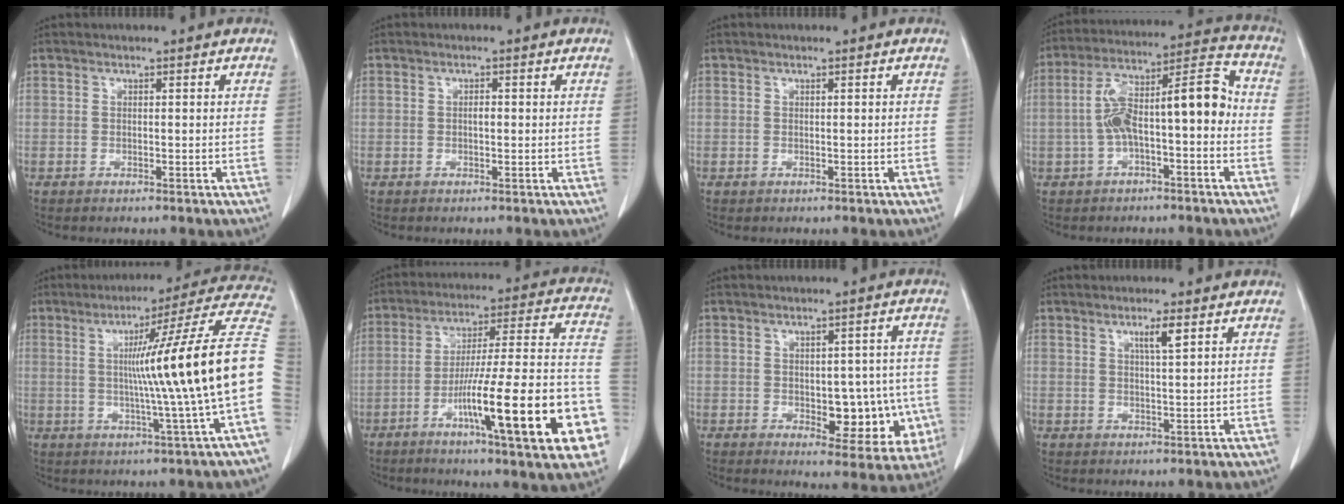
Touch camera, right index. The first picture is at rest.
{"total": 1.1, "force": [0.0, 0.5, 0.9], "torque": [-0.017, 0.002, 0.000]}
{"total": 0.0}
{"total": 13.1, "force": [-1.4, 3.5, 12.6], "torque": [-0.219, 0.052, -0.021]}
{"total": 19.4, "force": [-0.1, -2.4, 19.3], "torque": [-0.231, 0.021, -0.015]}
{"total": 24.6, "force": [-9.2, 1.8, 22.8], "torque": [-0.278, -0.001, -0.137]}
{"total": 10.6, "force": [-2.2, 5.4, 8.9], "torque": [-0.089, 0.012, -0.015]}
{"total": 3.1, "force": [1.6, 0.1, 2.7], "torque": [-0.047, -0.003, 0.028]}